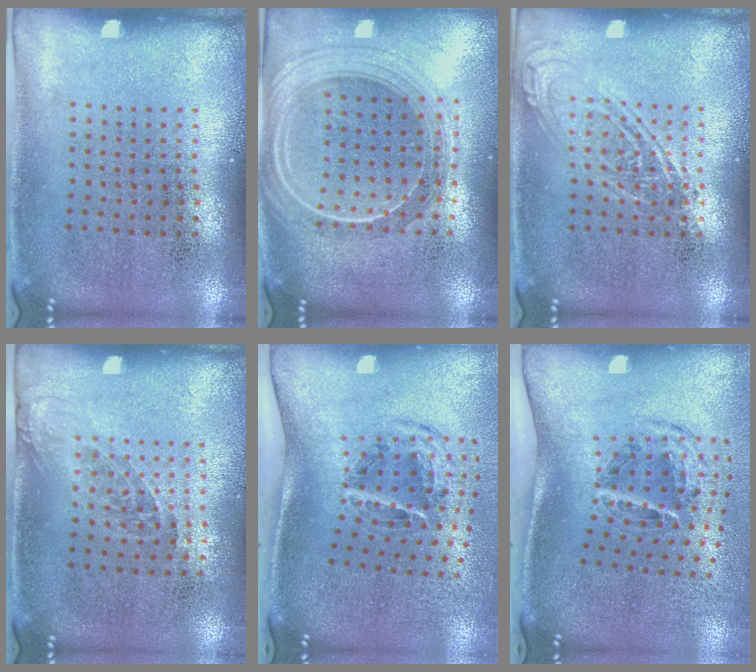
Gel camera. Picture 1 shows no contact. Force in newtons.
{"total": 2.4, "press": 2.0, "slide": 1.2}
{"total": 2.2, "press": 2.2, "slide": 0.2}
{"total": 1.2, "press": 1.0, "slide": 0.7}
{"total": 2.0, "press": 1.2, "slide": 1.5}
{"total": 2.0, "press": 1.2, "slide": 1.5}